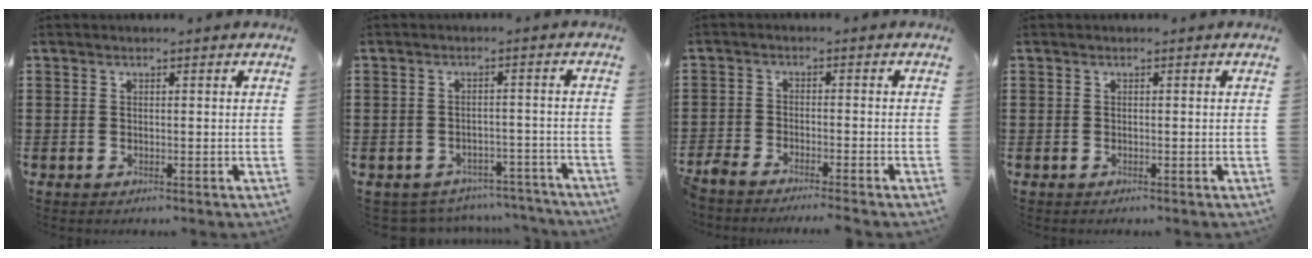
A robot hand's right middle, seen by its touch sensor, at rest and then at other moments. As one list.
[{"total": 3.3, "force": [-3.3, 0.6, 0.0], "torque": [-0.007, 0.003, -0.070]}, {"total": 3.2, "force": [-3.1, -0.1, 0.5], "torque": [-0.034, -0.009, -0.072]}, {"total": 0.0}]